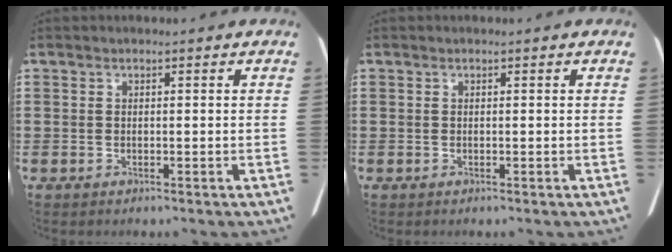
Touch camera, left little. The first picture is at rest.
{"total": 0.0}